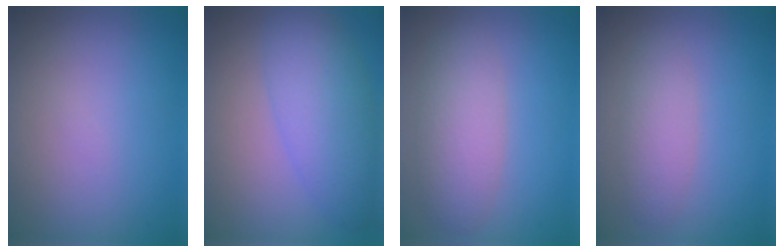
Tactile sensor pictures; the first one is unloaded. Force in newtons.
{"total": 5.5, "press": 5.5, "slide": 0.1}
{"total": 4.2, "press": 4.2, "slide": 0.1}
{"total": 2.6, "press": 2.6, "slide": 0.2}